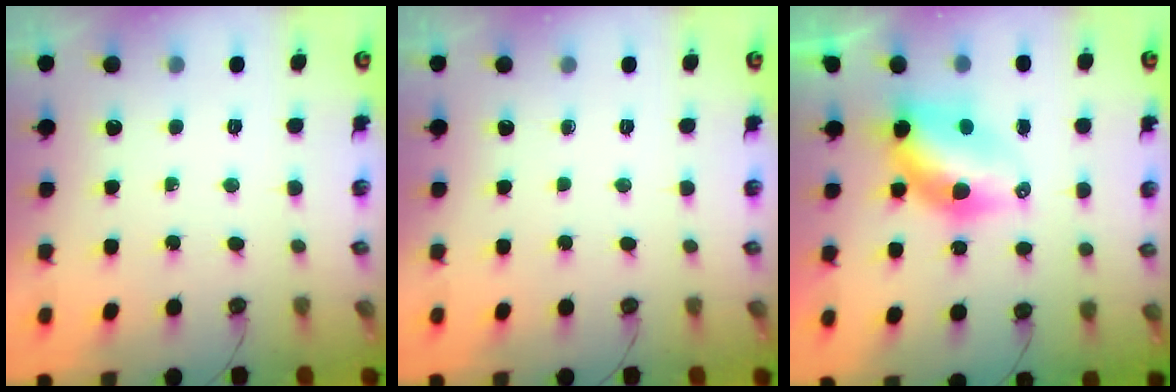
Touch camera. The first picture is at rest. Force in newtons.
{"total": 0.0}
{"total": 7.0, "press": 7.0, "slide": 0.6}